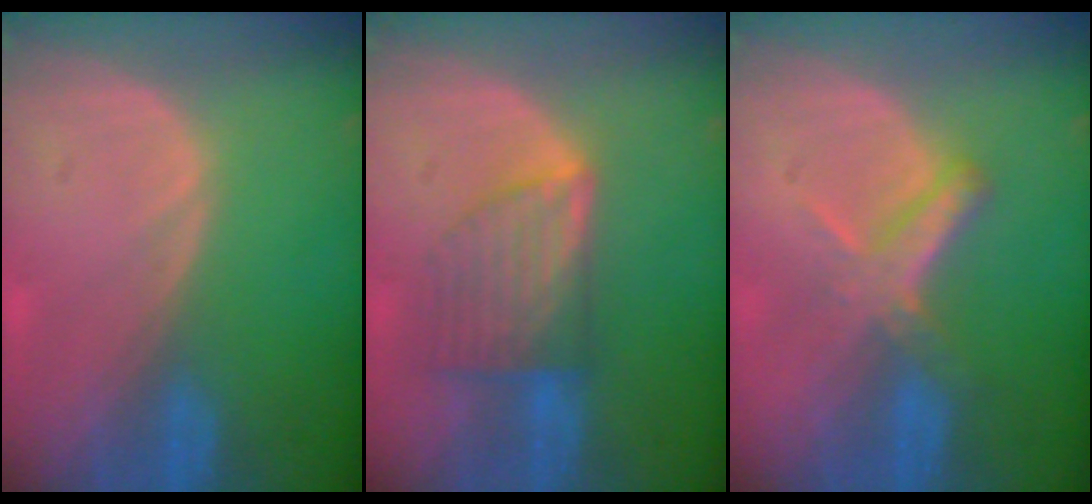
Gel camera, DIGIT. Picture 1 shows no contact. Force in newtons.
{"total": 7.3, "press": 6.4, "slide": 3.5}
{"total": 5.5, "press": 5.0, "slide": 2.4}